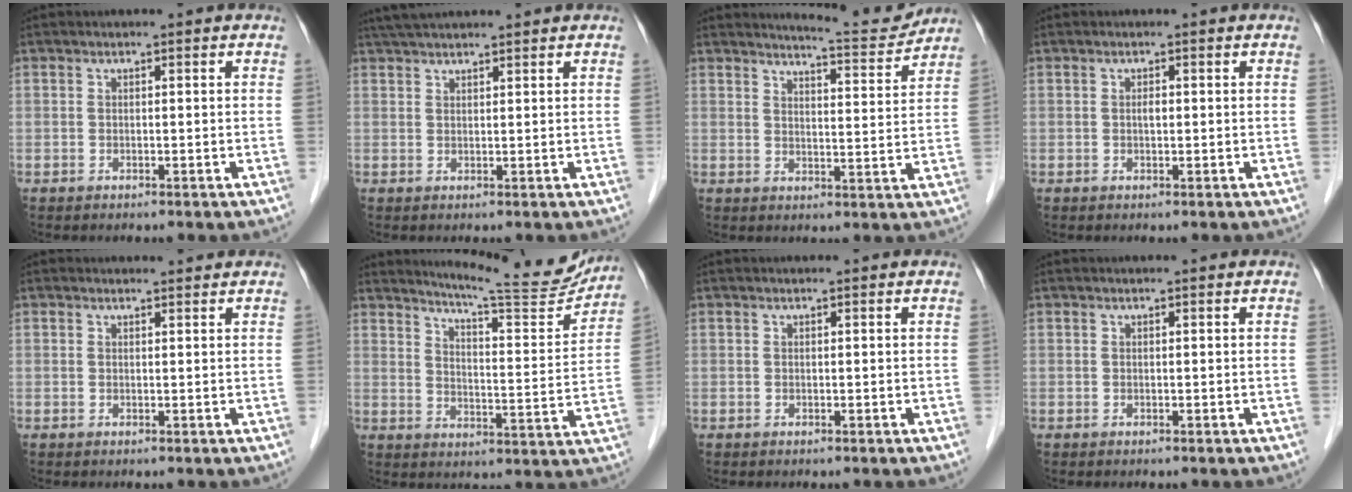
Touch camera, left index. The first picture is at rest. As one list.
[{"total": 6.2, "force": [5.6, 0.4, 2.6], "torque": [-0.042, 0.039, 0.094]}, {"total": 7.0, "force": [7.0, -0.3, 0.5], "torque": [-0.018, -0.021, 0.094]}, {"total": 0.7, "force": [0.0, 0.3, 0.7], "torque": [-0.012, -0.001, -0.001]}, {"total": 1.2, "force": [1.2, 0.2, -0.1], "torque": [-0.011, -0.002, 0.014]}, {"total": 15.6, "force": [14.9, 0.7, 4.6], "torque": [-0.069, -0.057, 0.189]}, {"total": 0.0}, {"total": 0.0}]